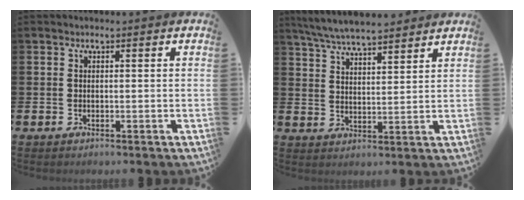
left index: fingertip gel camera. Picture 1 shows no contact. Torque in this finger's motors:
{"motor_torque": [1.04, -1.10, 0.85, 0.21]}